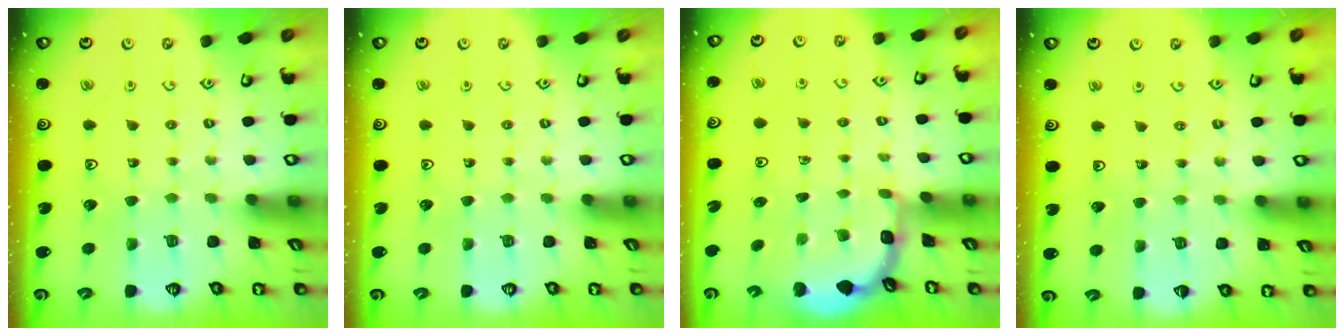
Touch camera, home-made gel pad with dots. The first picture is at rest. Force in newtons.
{"total": 0.0}
{"total": 1.9, "press": 1.9, "slide": 0.3}
{"total": 2.3, "press": 2.3, "slide": 0.2}